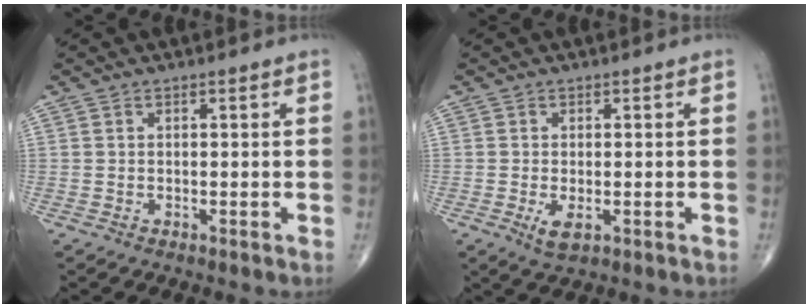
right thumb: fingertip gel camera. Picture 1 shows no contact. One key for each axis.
{"total": 3.0, "fx": -0.9, "fy": 1.4, "fz": 2.5, "tx": -0.047, "ty": -0.008, "tz": -0.011}